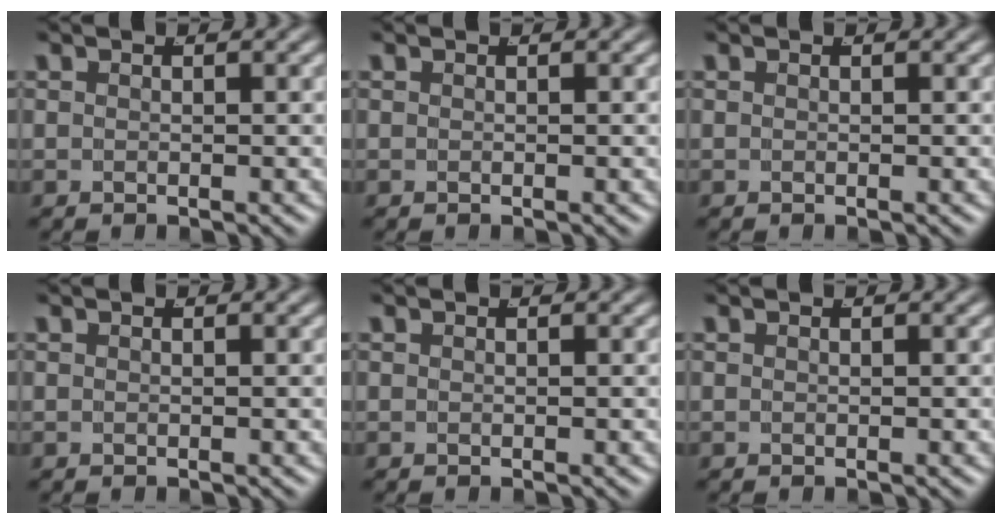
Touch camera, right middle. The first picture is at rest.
{"total": 0.0}
{"total": 0.0}
{"total": 0.0}
{"total": 0.0}
{"total": 0.0}